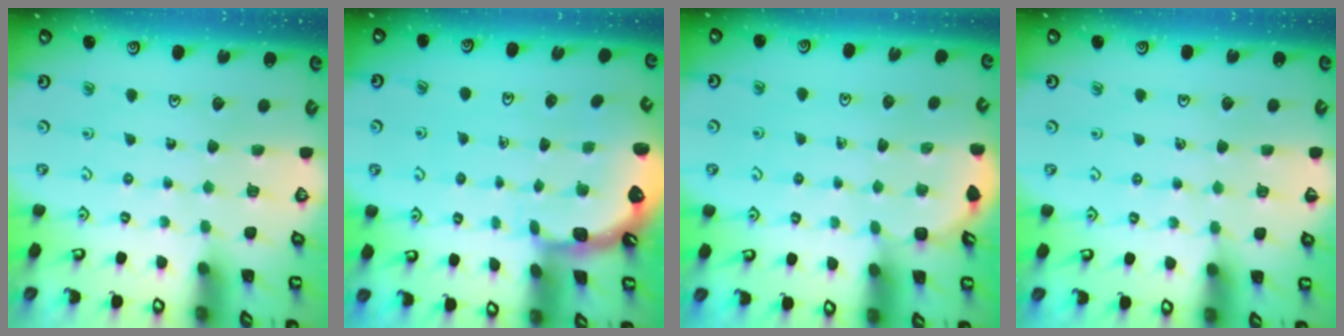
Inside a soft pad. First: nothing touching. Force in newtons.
{"total": 1.2, "press": 1.2, "slide": 0.1}
{"total": 3.0, "press": 2.8, "slide": 1.1}
{"total": 2.0, "press": 2.0, "slide": 0.3}